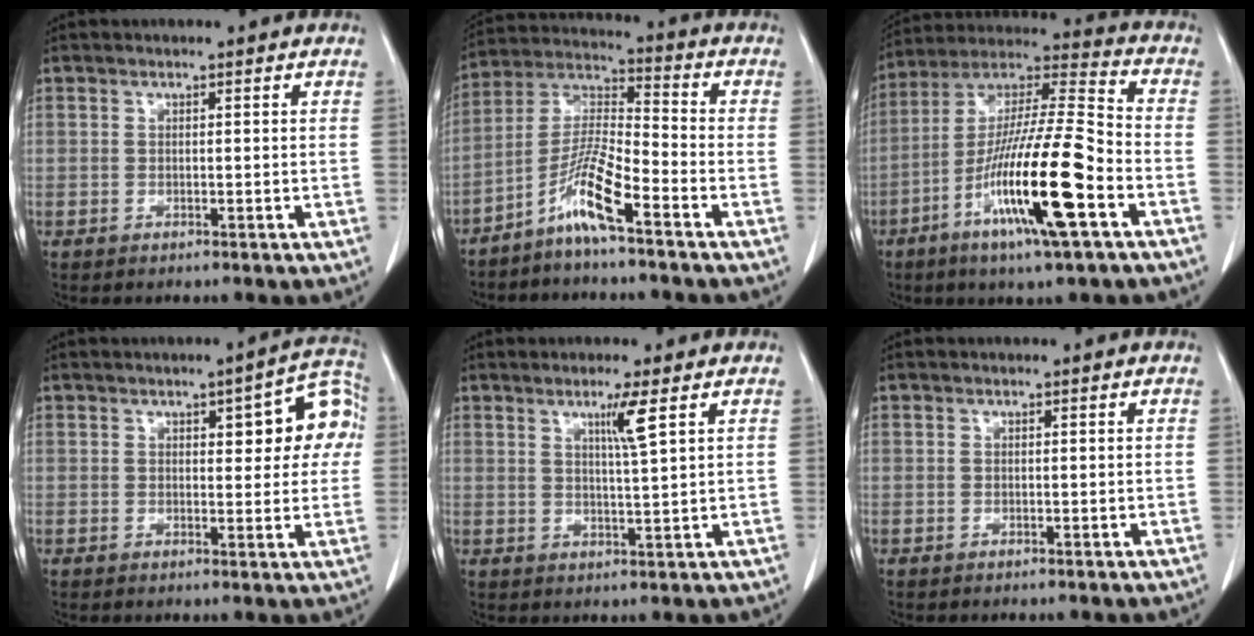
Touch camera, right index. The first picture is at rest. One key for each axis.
{"total": 8.9, "fx": -5.6, "fy": 0.3, "fz": 6.9, "tx": -0.144, "ty": -0.003, "tz": -0.117}
{"total": 19.3, "fx": -7.7, "fy": 1.0, "fz": 17.6, "tx": -0.344, "ty": -0.020, "tz": -0.143}
{"total": 9.2, "fx": 2.4, "fy": 3.1, "fz": 8.4, "tx": -0.083, "ty": 0.027, "tz": 0.025}
{"total": 3.9, "fx": 1.9, "fy": -0.8, "fz": 3.2, "tx": -0.058, "ty": -0.008, "tz": 0.035}
{"total": 0.0}